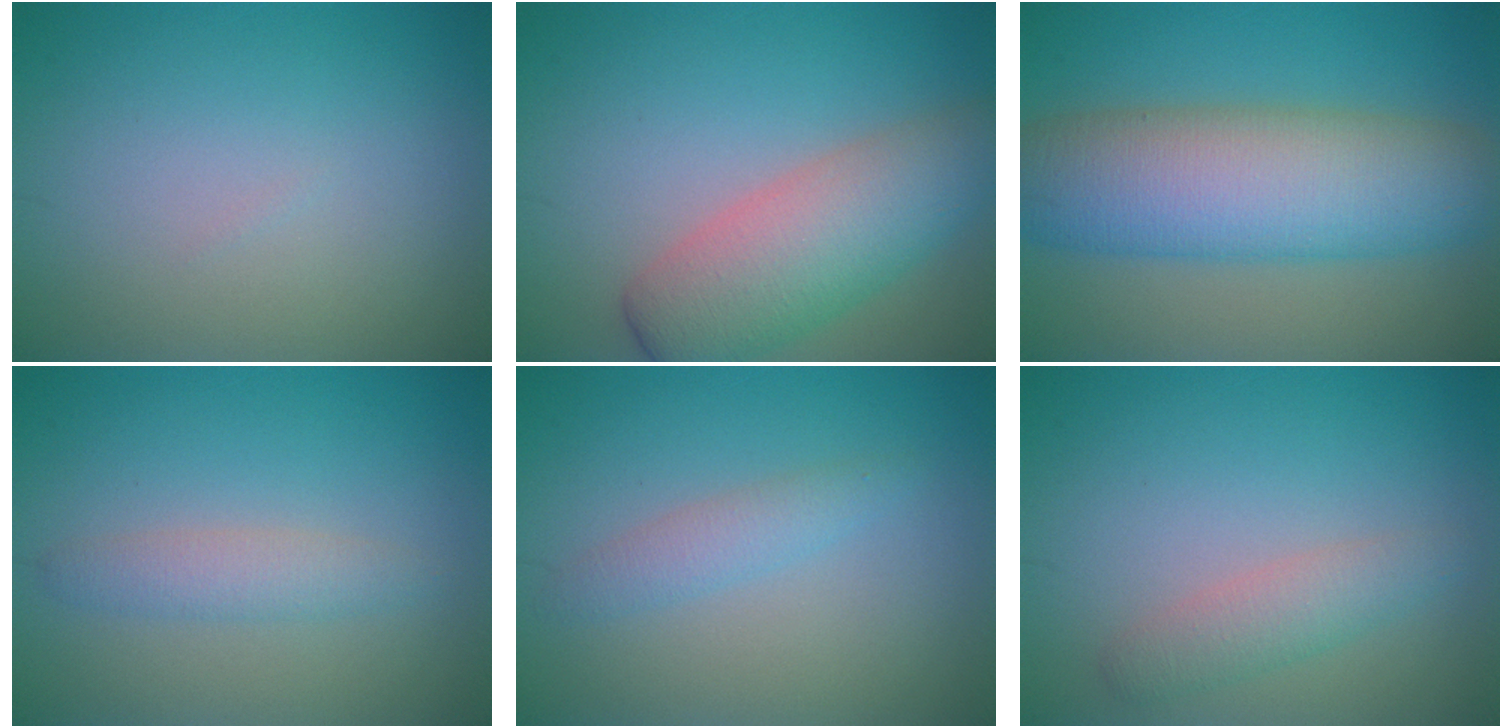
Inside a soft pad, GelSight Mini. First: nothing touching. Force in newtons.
{"total": 6.9, "press": 6.9, "slide": 0.3}
{"total": 10.7, "press": 10.6, "slide": 0.7}
{"total": 2.0, "press": 2.0, "slide": 0.1}
{"total": 1.8, "press": 1.8, "slide": 0.1}
{"total": 2.4, "press": 2.3, "slide": 0.1}